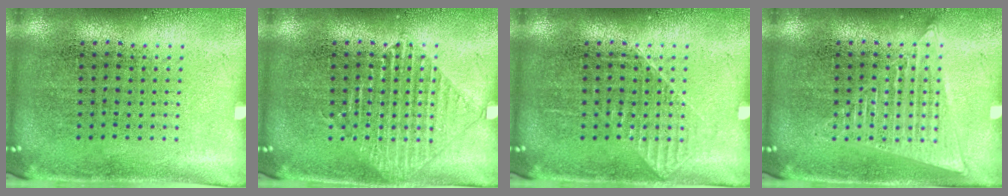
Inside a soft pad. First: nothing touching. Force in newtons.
{"total": 1.9, "press": 1.8, "slide": 0.4}
{"total": 1.0, "press": 1.0, "slide": 0.2}
{"total": 2.2, "press": 2.2, "slide": 0.2}